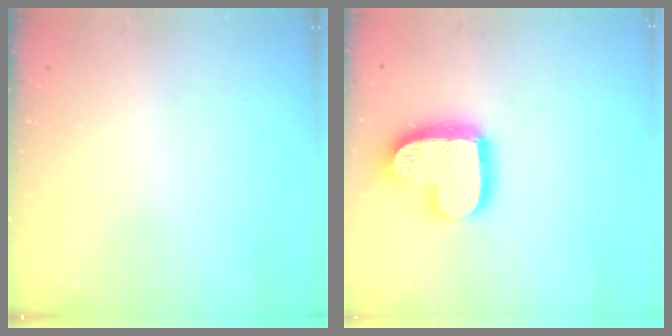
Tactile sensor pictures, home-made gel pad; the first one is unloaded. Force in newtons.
{"total": 17.0, "press": 17.0, "slide": 1.3}